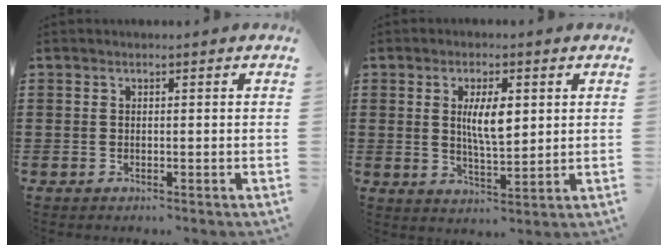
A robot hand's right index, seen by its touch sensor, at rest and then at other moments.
{"total": 6.3, "force": [1.4, 2.0, 5.8], "torque": [-0.108, 0.003, 0.021]}